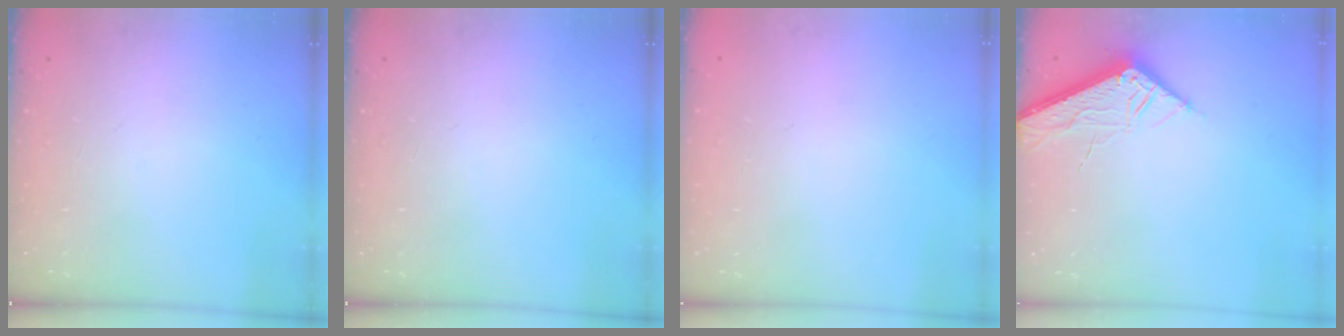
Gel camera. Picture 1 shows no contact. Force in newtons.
{"total": 0.0}
{"total": 0.0}
{"total": 6.1, "press": 6.0, "slide": 0.7}